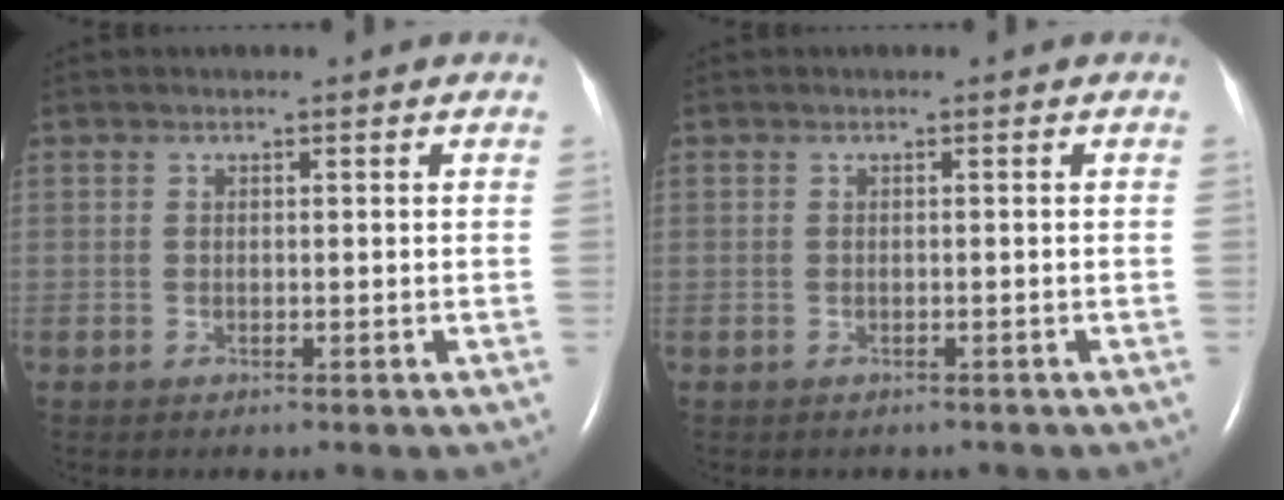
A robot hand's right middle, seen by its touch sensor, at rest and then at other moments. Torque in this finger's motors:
{"motor_torque": [-0.37, 0.06, -0.03, -0.01]}